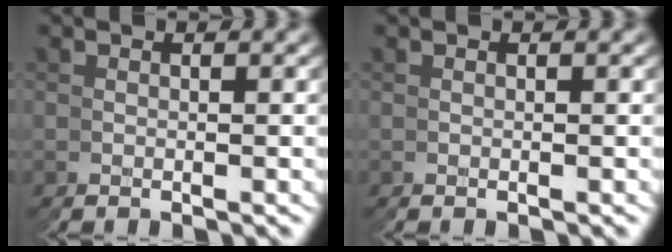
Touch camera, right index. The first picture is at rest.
{"total": 0.0}